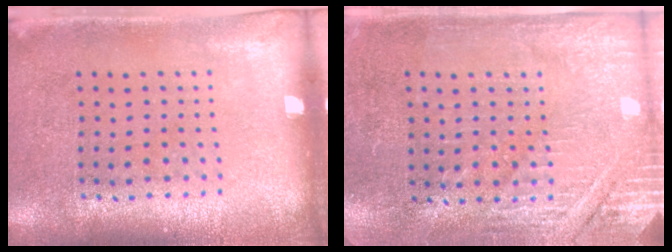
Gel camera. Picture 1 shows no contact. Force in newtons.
{"total": 2.8, "press": 2.8, "slide": 0.5}